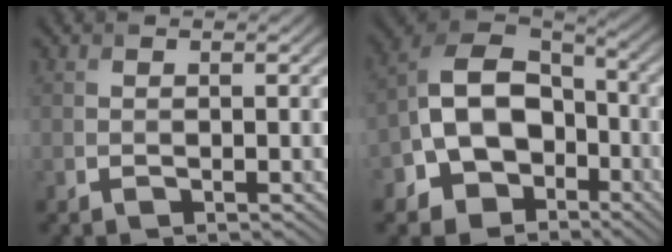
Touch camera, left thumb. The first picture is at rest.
{"total": 13.3, "force": [-4.4, 9.6, 8.0], "torque": [-0.168, -0.013, -0.089]}